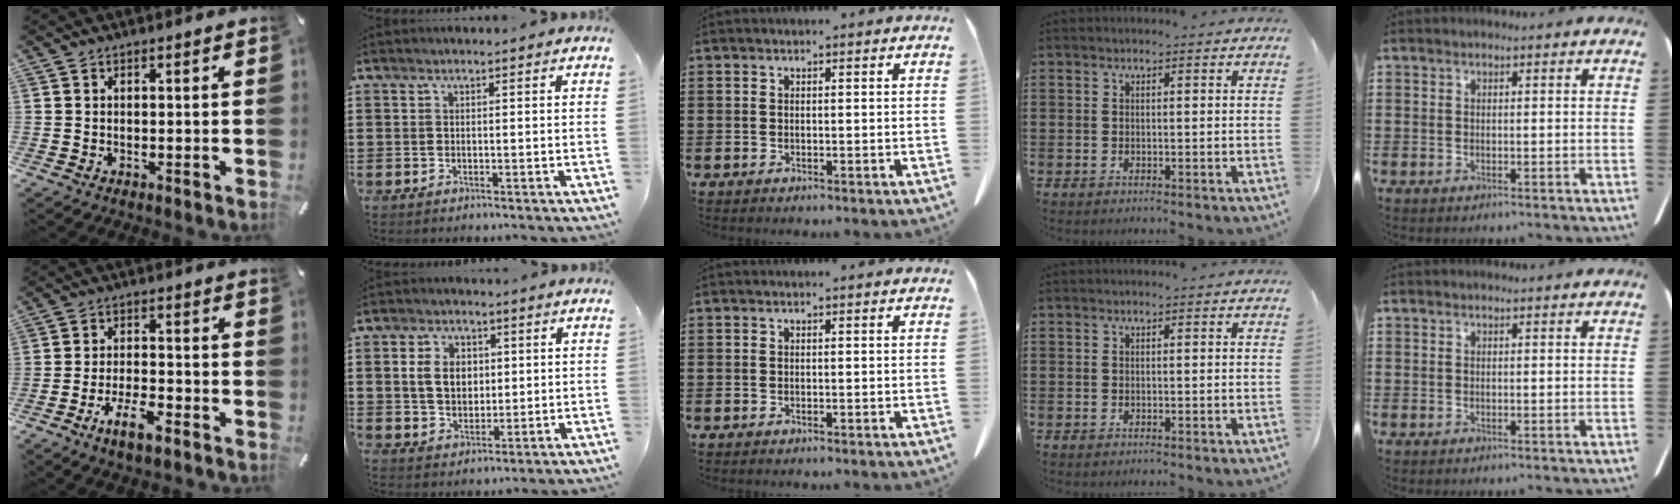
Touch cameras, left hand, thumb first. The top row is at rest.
{"thumb": {"total": 7.5, "force": [-4.8, 2.8, 5.0], "torque": [-0.094, 0.018, -0.086]}, "index": {"total": 5.6, "force": [1.1, 4.2, 3.5], "torque": [-0.082, 0.007, 0.014]}}